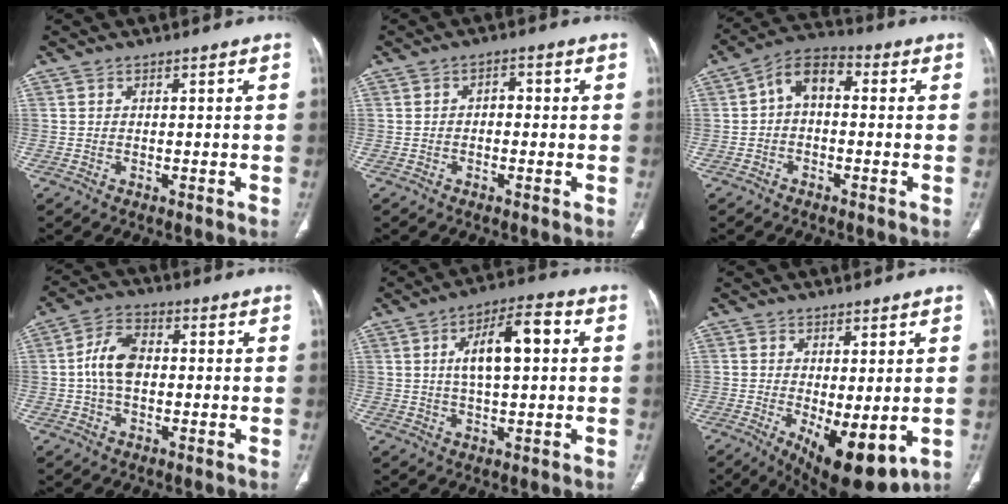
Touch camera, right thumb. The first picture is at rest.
{"total": 2.3, "force": [-0.3, 1.6, 1.7], "torque": [-0.014, 0.012, -0.011]}
{"total": 7.5, "force": [0.2, 4.8, 5.8], "torque": [-0.083, 0.029, -0.012]}
{"total": 7.9, "force": [-0.1, 4.9, 6.1], "torque": [-0.114, 0.018, -0.009]}
{"total": 11.1, "force": [2.0, 4.4, 9.9], "torque": [-0.159, 0.018, 0.028]}
{"total": 11.3, "force": [-2.6, 4.5, 10.0], "torque": [-0.143, -0.023, -0.021]}